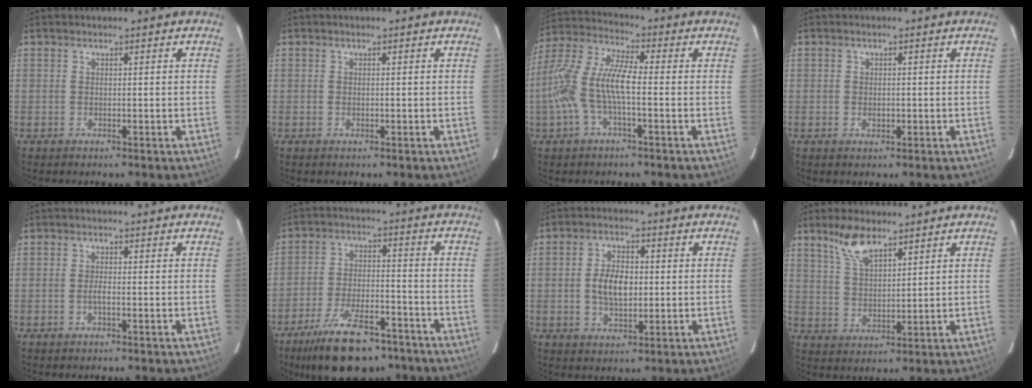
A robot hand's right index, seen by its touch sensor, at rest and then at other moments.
{"total": 0.0}
{"total": 11.9, "force": [-2.4, 3.3, 11.2], "torque": [-0.240, 0.008, -0.049]}
{"total": 1.4, "force": [-0.2, 1.1, 0.8], "torque": [-0.012, 0.001, -0.003]}
{"total": 1.3, "force": [-0.5, 0.2, 1.2], "torque": [-0.025, 0.001, -0.010]}
{"total": 17.6, "force": [-12.8, 7.2, 9.6], "torque": [-0.188, -0.012, -0.197]}
{"total": 7.1, "force": [-0.2, 4.0, 5.8], "torque": [-0.113, 0.006, -0.002]}
{"total": 7.1, "force": [5.2, 2.5, 4.2], "torque": [-0.079, 0.005, 0.105]}